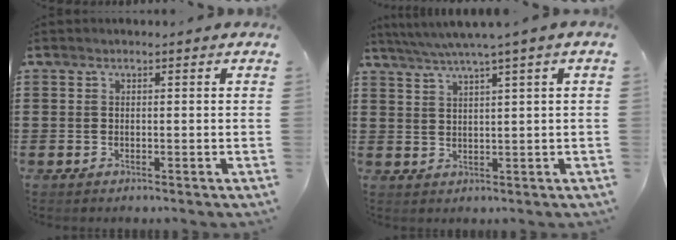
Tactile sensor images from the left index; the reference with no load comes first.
{"total": 3.2, "force": [2.0, -0.6, 2.4], "torque": [-0.051, -0.007, 0.033]}